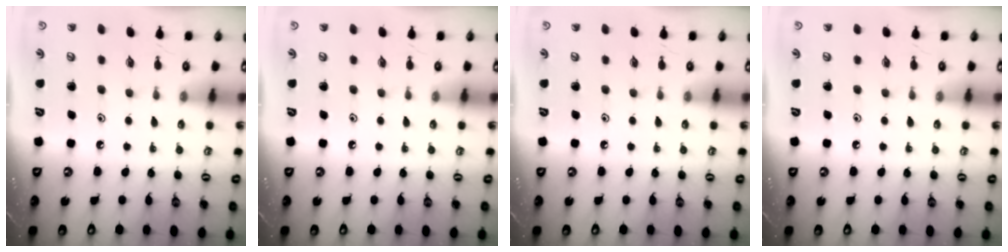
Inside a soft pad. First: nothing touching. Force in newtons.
{"total": 0.0}
{"total": 0.0}
{"total": 0.0}